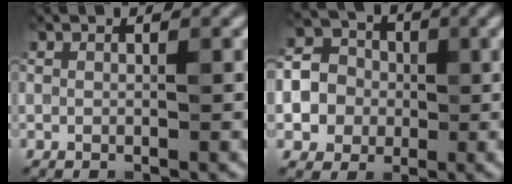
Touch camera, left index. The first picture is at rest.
{"total": 6.1, "force": [-0.6, 5.6, 2.2], "torque": [-0.040, 0.020, -0.032]}